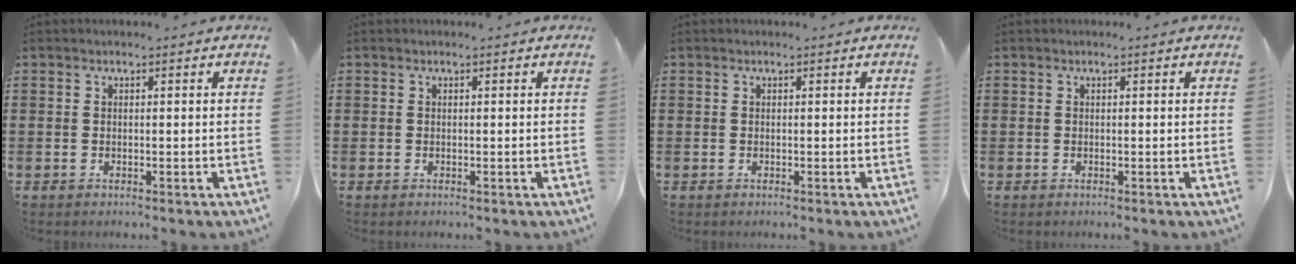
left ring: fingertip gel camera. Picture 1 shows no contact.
{"total": 0.0}
{"total": 0.0}
{"total": 0.0}